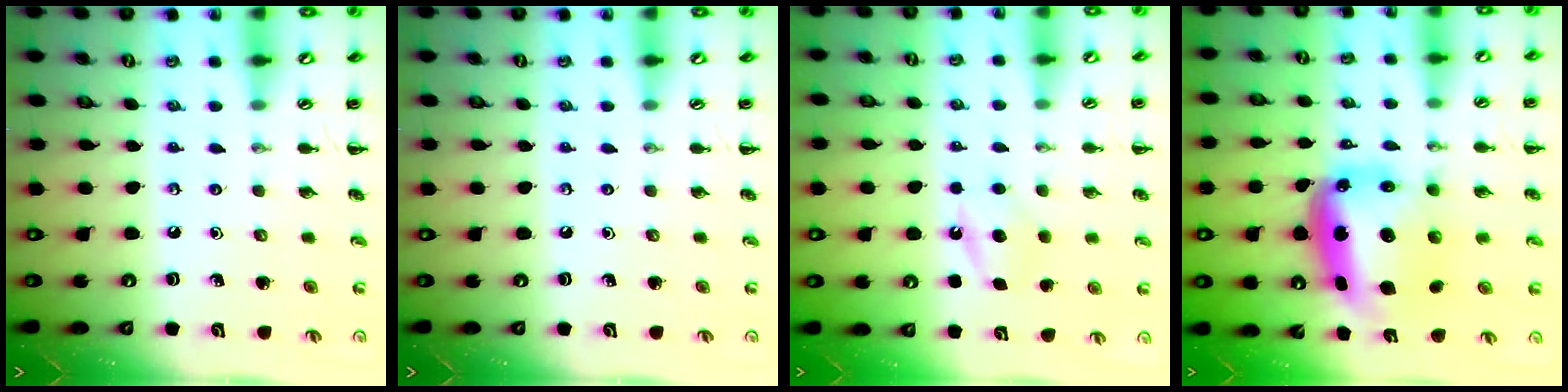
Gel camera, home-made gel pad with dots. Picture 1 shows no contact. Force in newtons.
{"total": 0.0}
{"total": 5.2, "press": 5.0, "slide": 1.5}
{"total": 9.0, "press": 8.6, "slide": 2.6}